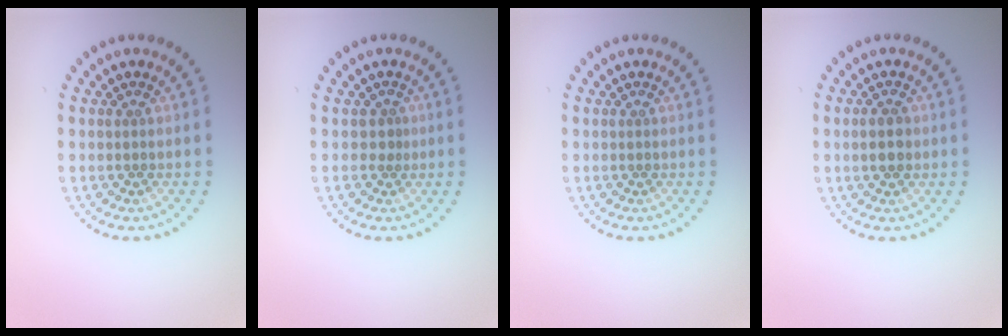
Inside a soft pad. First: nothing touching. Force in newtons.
{"total": 0.8, "press": 0.5, "slide": 0.6}
{"total": 0.0}
{"total": 2.3, "press": 2.3, "slide": 0.1}